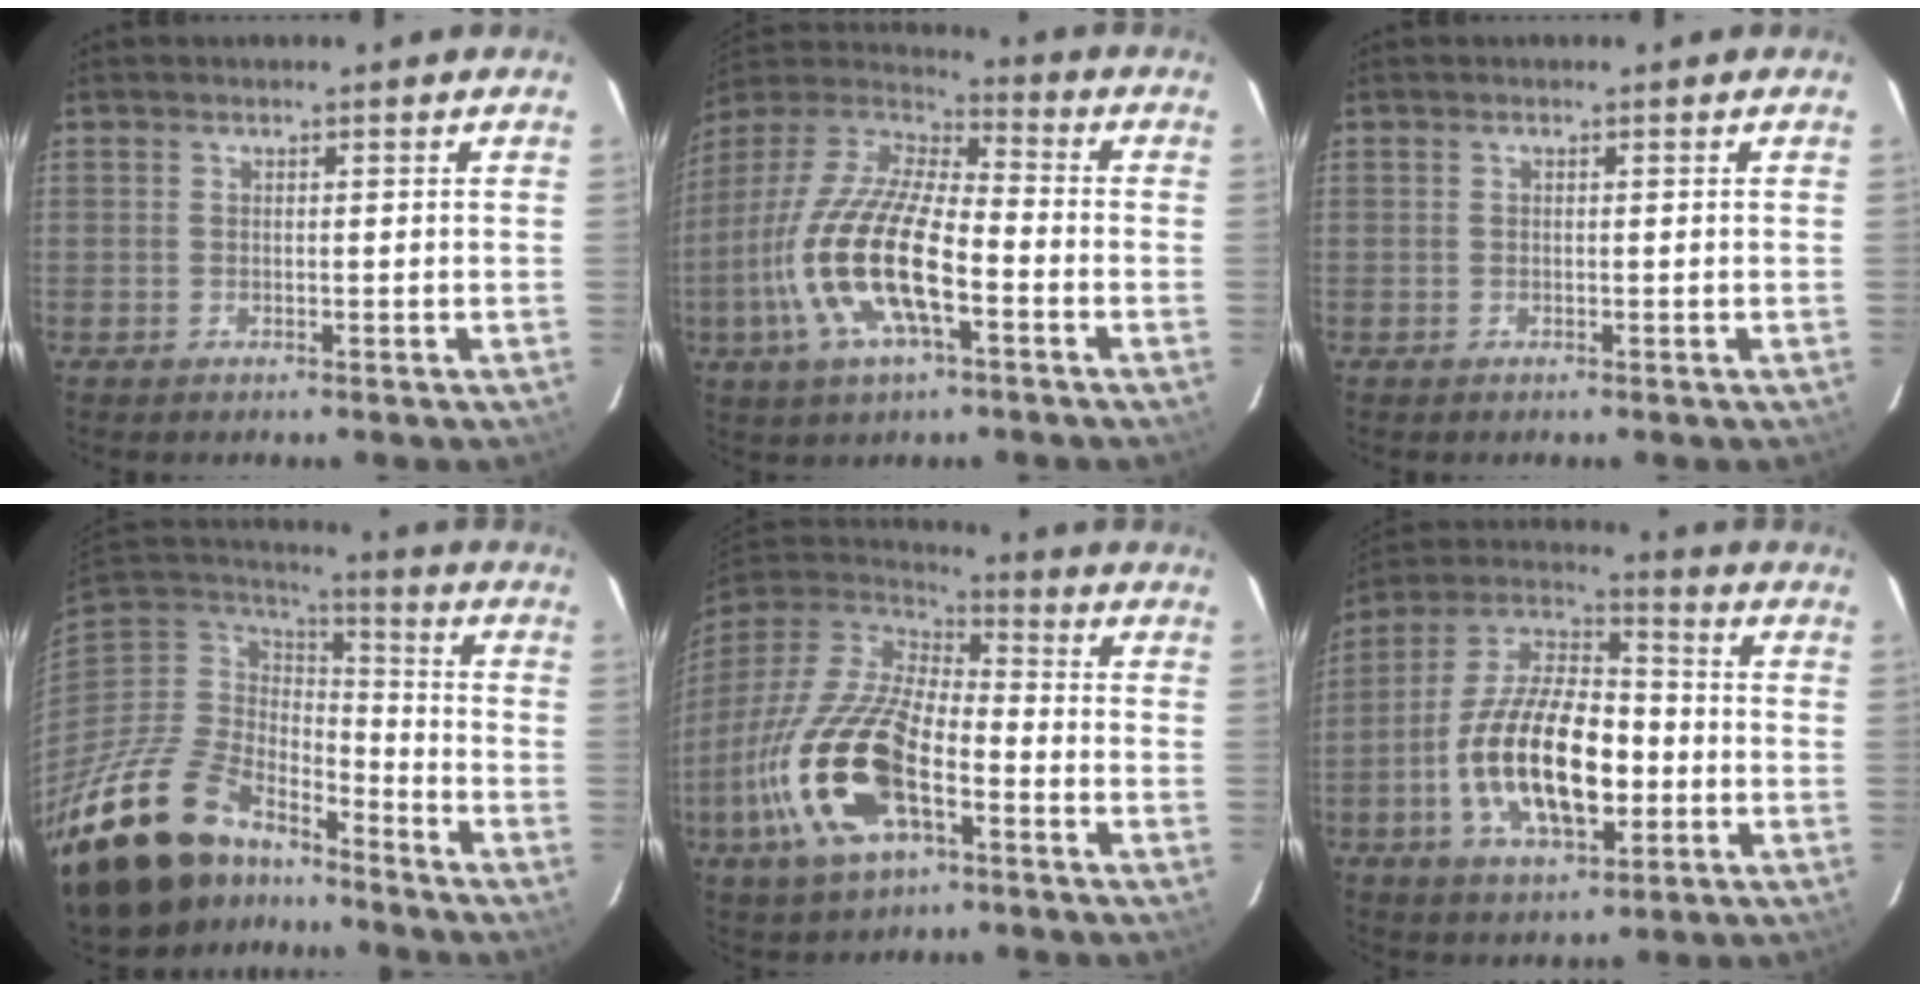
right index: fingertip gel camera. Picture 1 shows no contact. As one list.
[{"total": 19.2, "force": [-6.4, 6.6, 16.9], "torque": [-0.348, -0.017, -0.127]}, {"total": 0.0}, {"total": 26.9, "force": [-19.8, 13.0, 12.6], "torque": [-0.270, -0.013, -0.323]}, {"total": 22.5, "force": [-8.8, 10.2, 18.0], "torque": [-0.382, -0.039, -0.165]}, {"total": 19.7, "force": [-4.5, 9.4, 16.8], "torque": [-0.329, 0.005, -0.078]}]